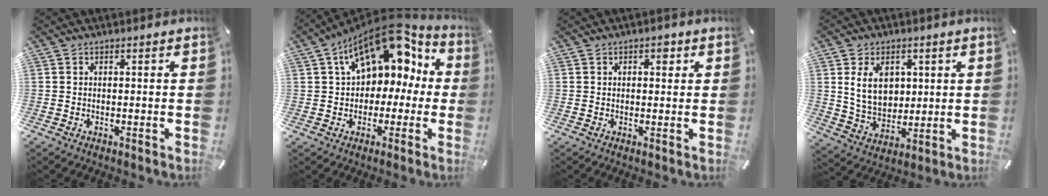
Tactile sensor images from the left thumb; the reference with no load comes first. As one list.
[{"total": 15.6, "force": [6.8, 10.1, 9.7], "torque": [-0.150, -0.033, 0.119]}, {"total": 2.4, "force": [0.9, 1.6, 1.5], "torque": [-0.010, -0.003, 0.008]}, {"total": 10.0, "force": [2.7, 7.8, 5.6], "torque": [-0.110, 0.000, 0.048]}]